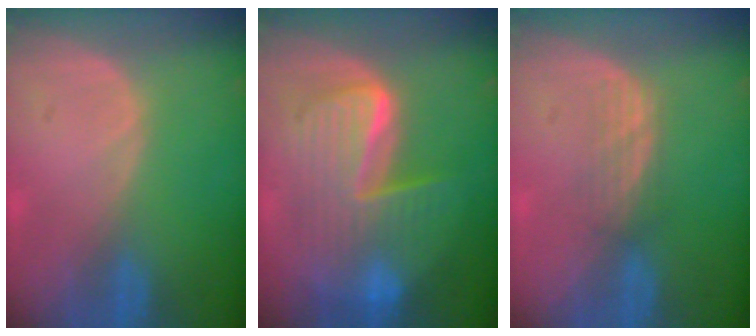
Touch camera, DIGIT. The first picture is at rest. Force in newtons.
{"total": 10.4, "press": 10.4, "slide": 0.9}
{"total": 2.8, "press": 2.6, "slide": 1.0}